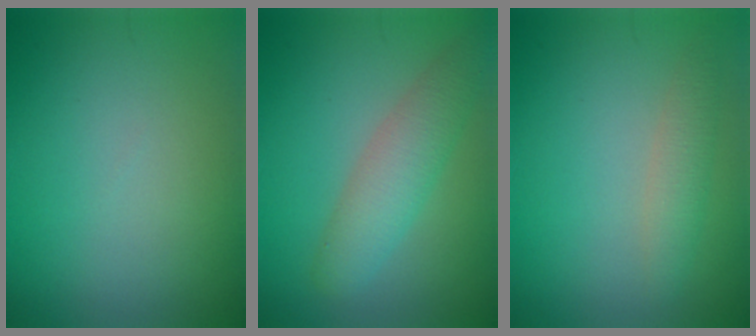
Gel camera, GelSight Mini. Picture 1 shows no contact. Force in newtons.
{"total": 4.2, "press": 4.2, "slide": 0.4}
{"total": 2.0, "press": 2.0, "slide": 0.1}